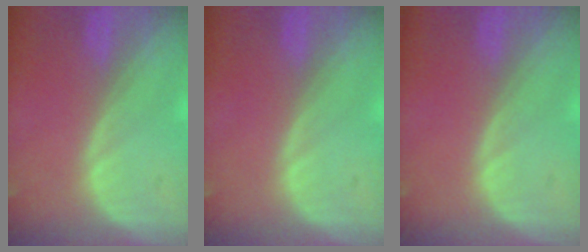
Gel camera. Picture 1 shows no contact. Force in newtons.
{"total": 0.0}
{"total": 0.0}